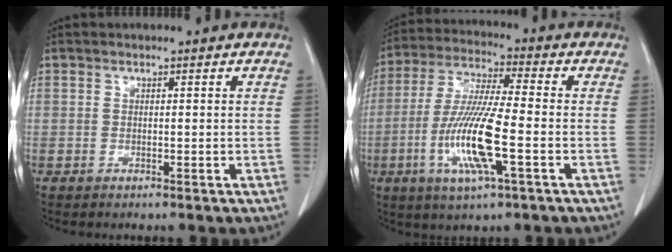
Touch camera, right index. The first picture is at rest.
{"total": 13.1, "force": [-3.7, 1.0, 12.5], "torque": [-0.257, -0.014, -0.072]}